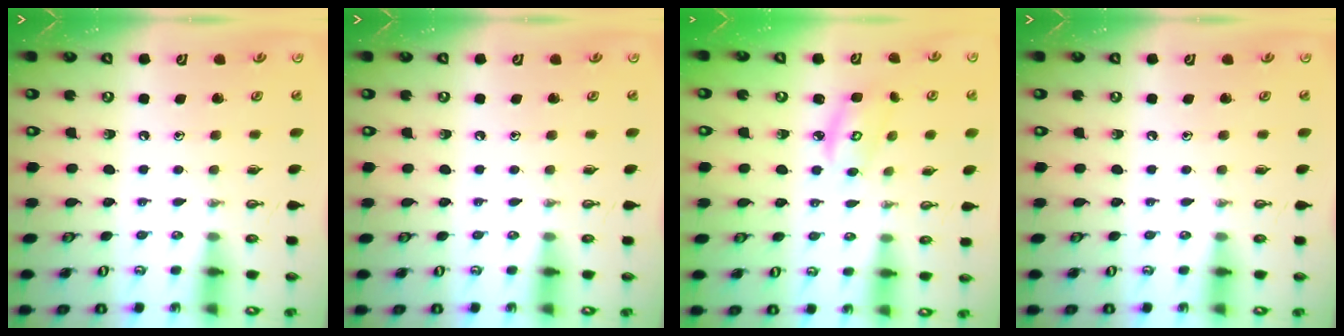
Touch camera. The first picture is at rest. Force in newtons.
{"total": 0.0}
{"total": 4.4, "press": 4.4, "slide": 0.2}
{"total": 0.0}